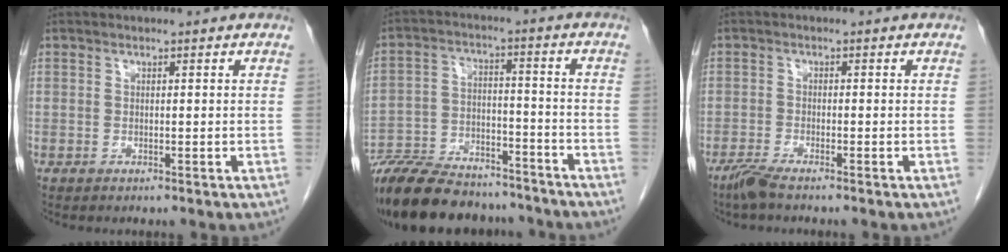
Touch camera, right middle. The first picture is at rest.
{"total": 21.1, "force": [-18.2, 6.4, 8.5], "torque": [-0.191, -0.014, -0.287]}
{"total": 2.7, "force": [-2.2, 0.0, 1.6], "torque": [-0.042, -0.007, -0.048]}